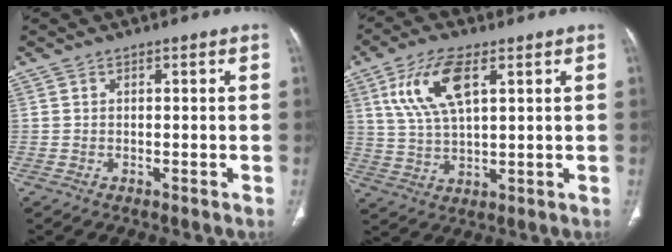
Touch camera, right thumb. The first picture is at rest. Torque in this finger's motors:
{"motor_torque": [-1.25, 1.46, 1.37, 0.00, 0.13]}